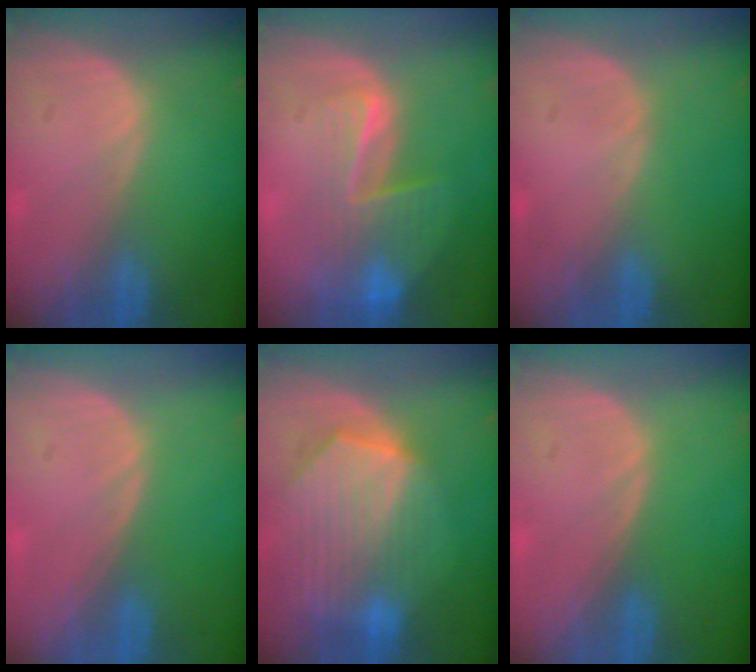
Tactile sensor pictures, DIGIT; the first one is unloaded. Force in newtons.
{"total": 8.2, "press": 7.1, "slide": 4.3}
{"total": 0.0}
{"total": 0.0}
{"total": 10.3, "press": 9.0, "slide": 5.1}
{"total": 0.0}